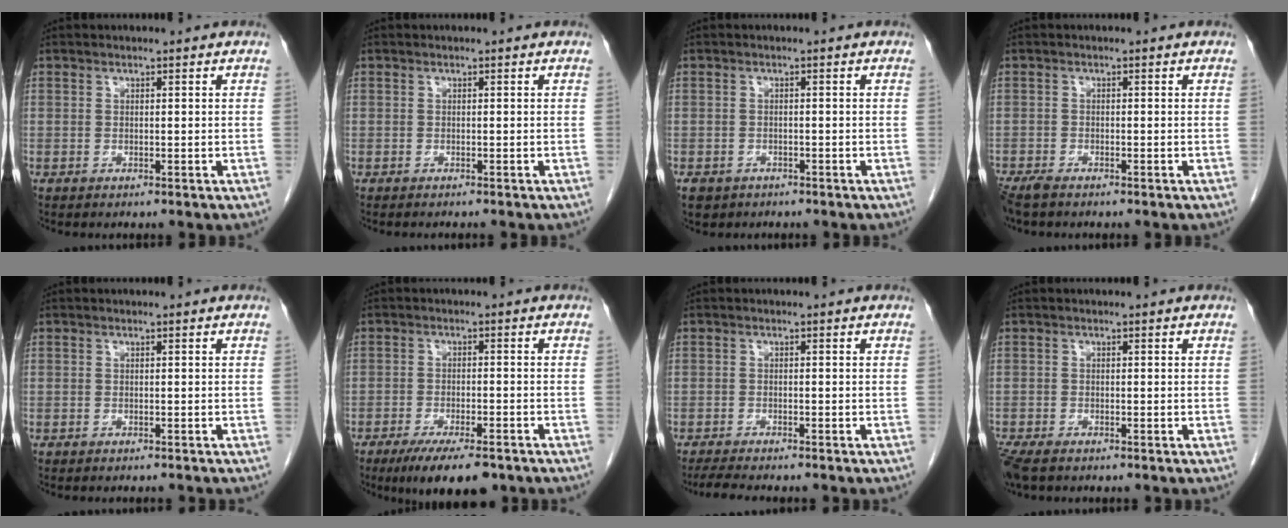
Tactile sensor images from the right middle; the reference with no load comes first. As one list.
[{"total": 1.5, "force": [-1.4, 0.0, 0.6], "torque": [-0.005, 0.000, -0.016]}, {"total": 3.5, "force": [-2.5, 2.3, 0.8], "torque": [-0.014, 0.001, -0.035]}, {"total": 3.0, "force": [-2.4, 0.6, 1.6], "torque": [-0.034, -0.009, -0.044]}, {"total": 2.4, "force": [-2.3, 0.3, 0.7], "torque": [-0.008, -0.004, -0.026]}, {"total": 9.4, "force": [-6.7, 2.2, 6.2], "torque": [-0.096, -0.018, -0.102]}, {"total": 5.1, "force": [-4.5, 0.4, 2.5], "torque": [-0.042, -0.016, -0.069]}, {"total": 3.8, "force": [-2.9, 1.2, 2.1], "torque": [-0.049, -0.013, -0.050]}]